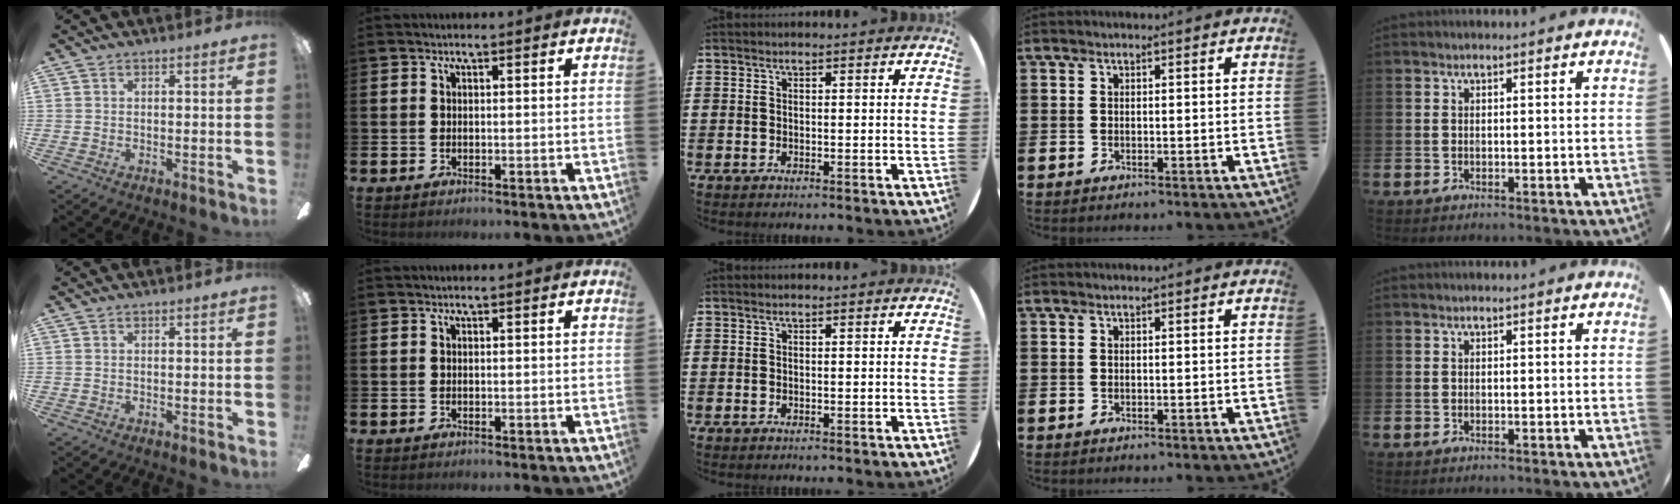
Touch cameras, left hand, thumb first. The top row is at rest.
{}